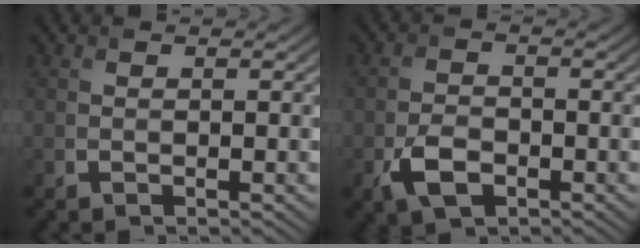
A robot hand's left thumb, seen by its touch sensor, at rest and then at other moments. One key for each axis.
{"total": 4.3, "fx": -2.1, "fy": 2.5, "fz": 2.8, "tx": -0.059, "ty": -0.005, "tz": -0.045}